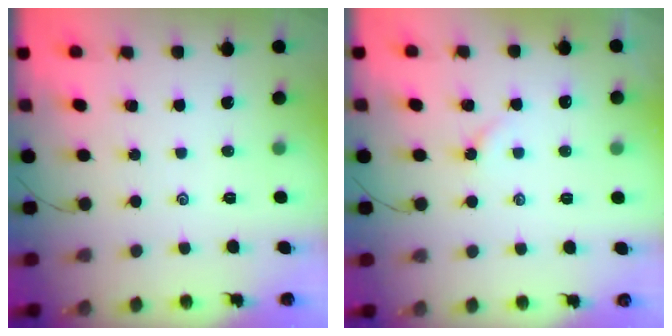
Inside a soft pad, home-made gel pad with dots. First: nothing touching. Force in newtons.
{"total": 3.8, "press": 3.8, "slide": 0.4}